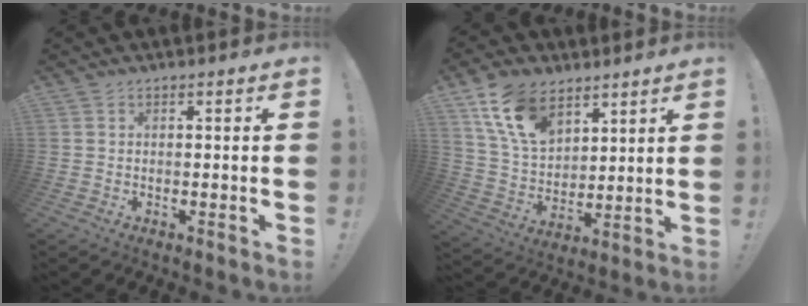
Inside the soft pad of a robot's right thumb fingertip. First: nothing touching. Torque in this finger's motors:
{"motor_torque": [0.28, 2.02, 0.20, -0.11, 0.04]}